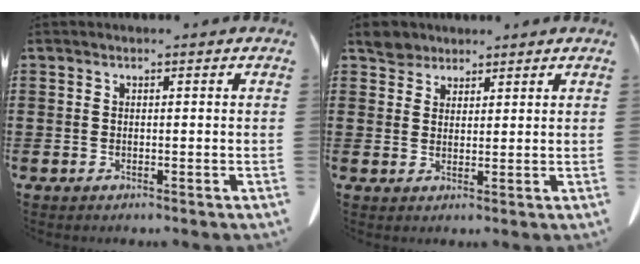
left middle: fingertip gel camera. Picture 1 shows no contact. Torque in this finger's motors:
{"motor_torque": [0.01, 0.00, 0.00, 0.00]}